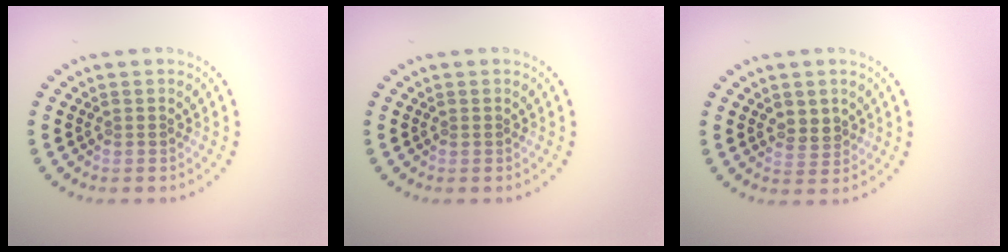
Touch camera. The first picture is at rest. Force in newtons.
{"total": 0.0}
{"total": 1.9, "press": 1.8, "slide": 0.6}